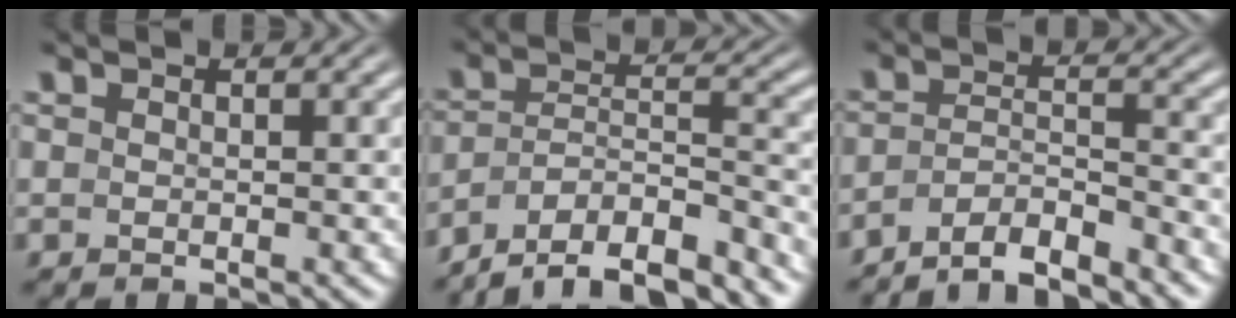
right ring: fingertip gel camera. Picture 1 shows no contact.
{"total": 11.7, "force": [-8.9, 6.6, 3.5], "torque": [-0.072, -0.036, -0.145]}
{"total": 5.9, "force": [-4.8, 2.6, 2.1], "torque": [-0.045, -0.024, -0.076]}